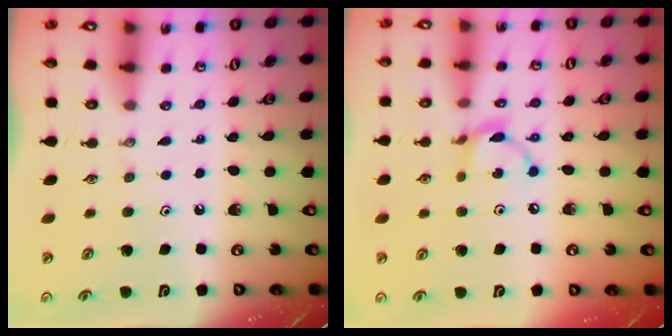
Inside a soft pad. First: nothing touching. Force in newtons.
{"total": 6.8, "press": 6.8, "slide": 0.2}